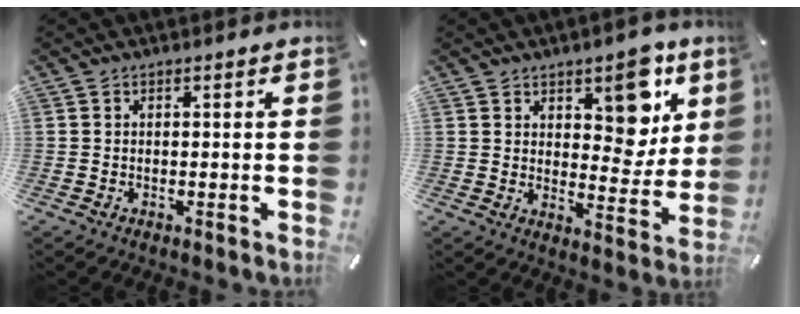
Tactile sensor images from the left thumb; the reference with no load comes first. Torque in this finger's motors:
{"motor_torque": [0.44, 0.38, 0.33, 0.03, 0.08]}